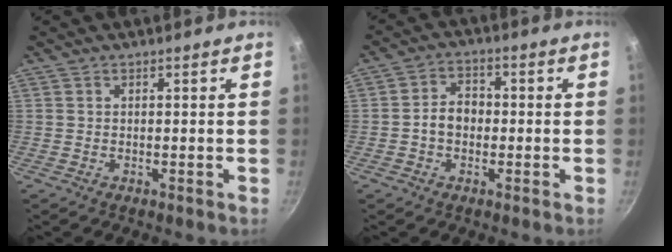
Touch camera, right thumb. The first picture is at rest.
{"total": 5.4, "force": [-0.8, 4.1, 3.3], "torque": [-0.031, 0.021, -0.020]}